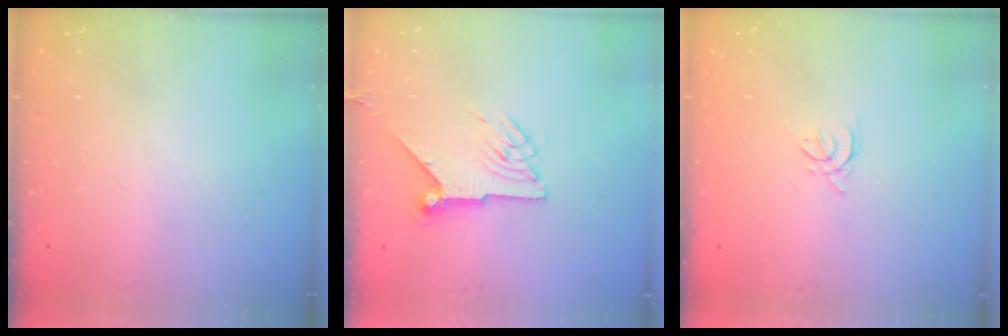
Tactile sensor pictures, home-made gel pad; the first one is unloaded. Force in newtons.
{"total": 8.2, "press": 8.2, "slide": 0.2}
{"total": 2.4, "press": 2.3, "slide": 0.6}